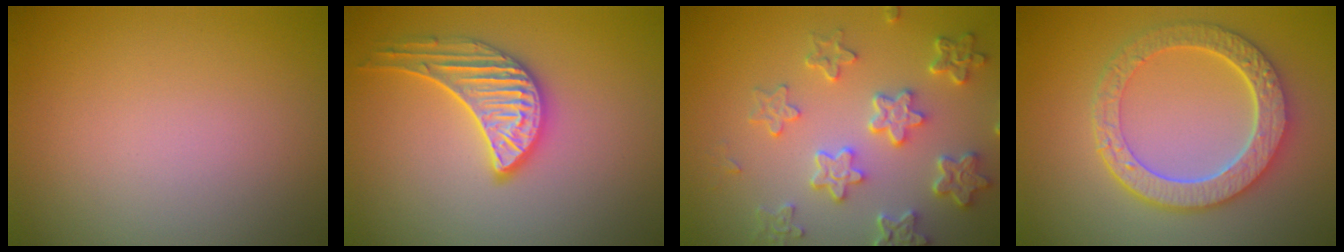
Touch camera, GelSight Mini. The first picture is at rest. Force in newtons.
{"total": 3.4, "press": 3.3, "slide": 0.4}
{"total": 5.9, "press": 4.5, "slide": 3.8}
{"total": 6.4, "press": 5.0, "slide": 3.9}